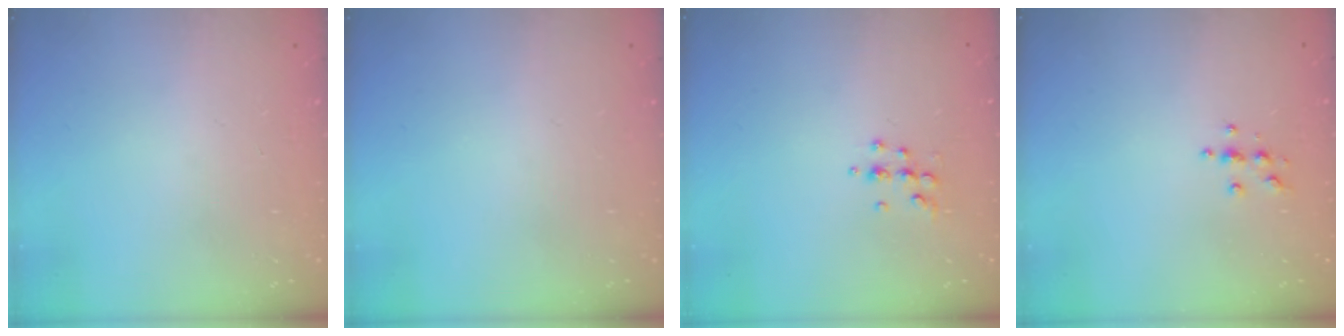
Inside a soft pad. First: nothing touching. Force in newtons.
{"total": 0.0}
{"total": 4.8, "press": 4.7, "slide": 0.5}
{"total": 3.7, "press": 3.7, "slide": 0.4}